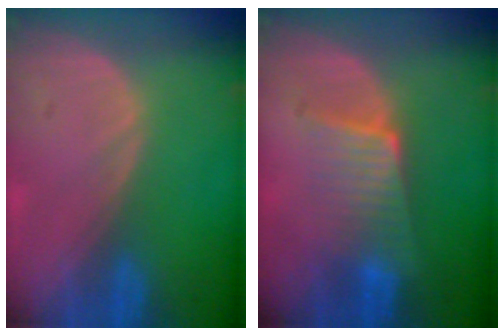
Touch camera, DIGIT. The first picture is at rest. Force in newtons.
{"total": 6.5, "press": 5.7, "slide": 3.0}